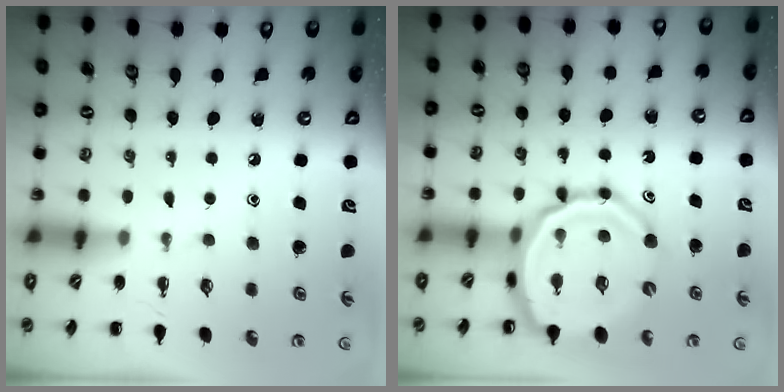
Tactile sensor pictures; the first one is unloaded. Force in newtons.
{"total": 17.3, "press": 16.9, "slide": 3.8}